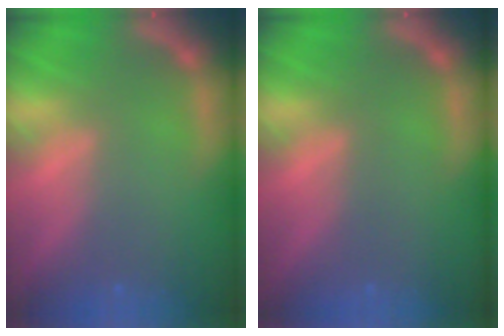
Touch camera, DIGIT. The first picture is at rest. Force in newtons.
{"total": 0.0}